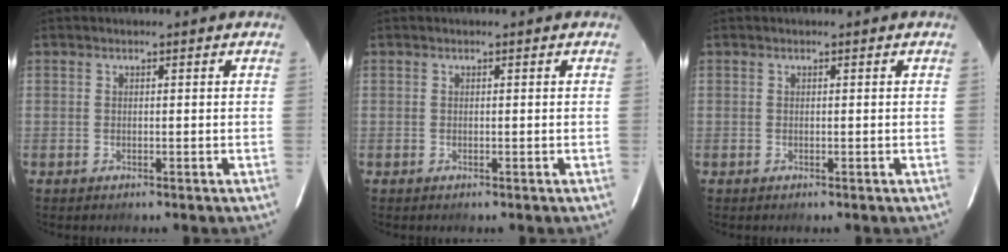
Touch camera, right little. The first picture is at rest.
{"total": 0.0}
{"total": 0.0}